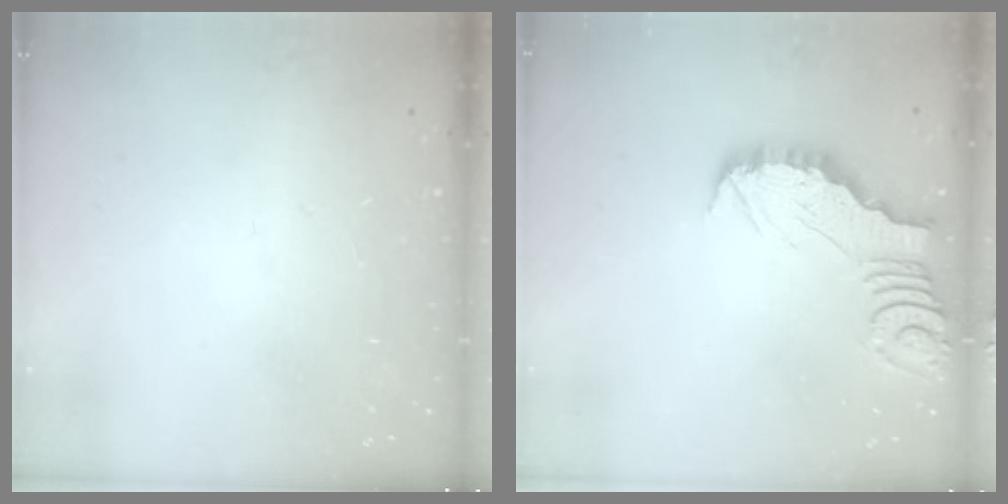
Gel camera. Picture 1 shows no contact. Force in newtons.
{"total": 3.0, "press": 3.0, "slide": 0.3}